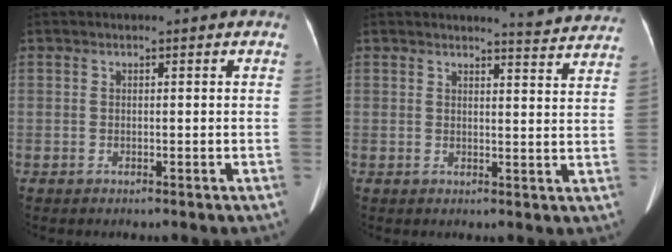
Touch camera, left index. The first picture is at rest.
{"total": 8.8, "force": [8.7, -0.1, 1.3], "torque": [-0.013, -0.037, 0.081]}